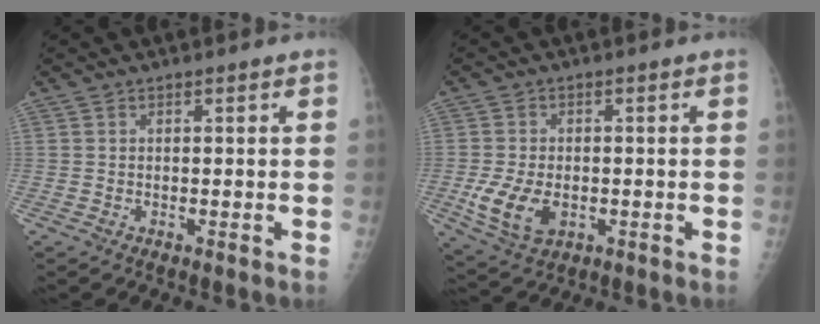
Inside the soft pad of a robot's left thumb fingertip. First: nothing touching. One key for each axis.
{"total": 8.6, "fx": -2.0, "fy": 5.5, "fz": 6.2, "tx": -0.121, "ty": -0.005, "tz": -0.028}